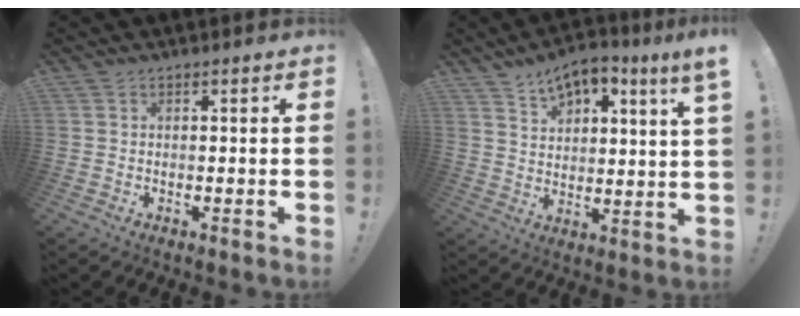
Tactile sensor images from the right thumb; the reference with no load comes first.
{"total": 7.7, "force": [5.9, 2.2, 4.5], "torque": [-0.073, -0.031, 0.104]}